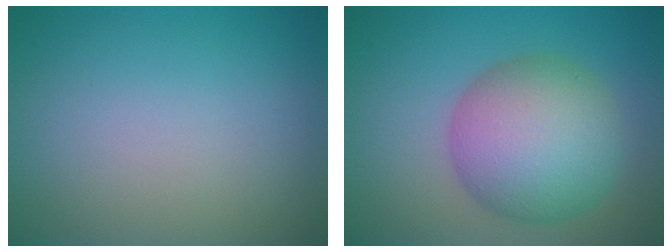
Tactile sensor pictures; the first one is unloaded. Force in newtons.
{"total": 8.9, "press": 8.9, "slide": 0.1}